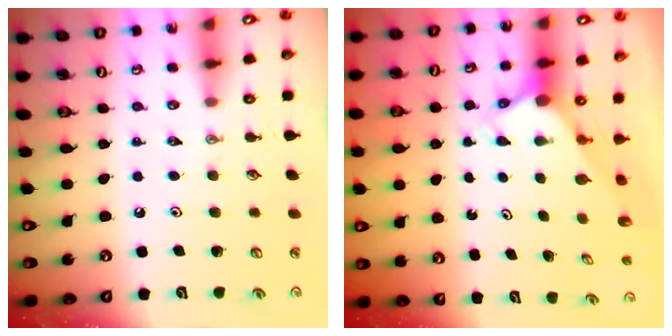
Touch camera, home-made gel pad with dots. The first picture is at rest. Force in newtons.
{"total": 2.9, "press": 2.9, "slide": 0.2}